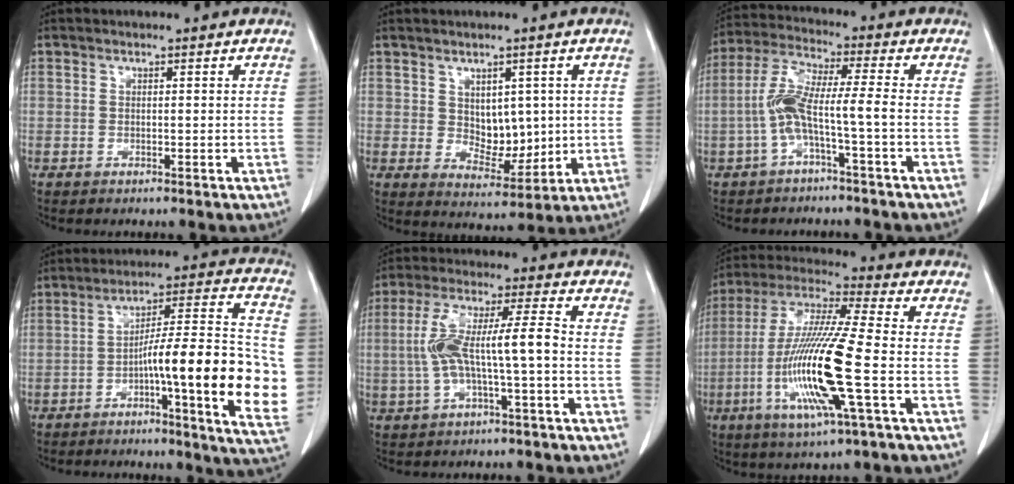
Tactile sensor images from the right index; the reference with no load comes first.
{"total": 6.5, "force": [1.1, 4.1, 5.0], "torque": [-0.069, -0.001, 0.038]}
{"total": 7.5, "force": [-2.1, -0.1, 7.2], "torque": [-0.152, 0.023, -0.042]}
{"total": 19.3, "force": [-3.9, 1.2, 18.8], "torque": [-0.243, 0.011, -0.055]}
{"total": 9.8, "force": [-1.0, 0.9, 9.6], "torque": [-0.191, 0.033, -0.019]}
{"total": 16.8, "force": [-4.2, 0.3, 16.2], "torque": [-0.336, -0.014, -0.084]}